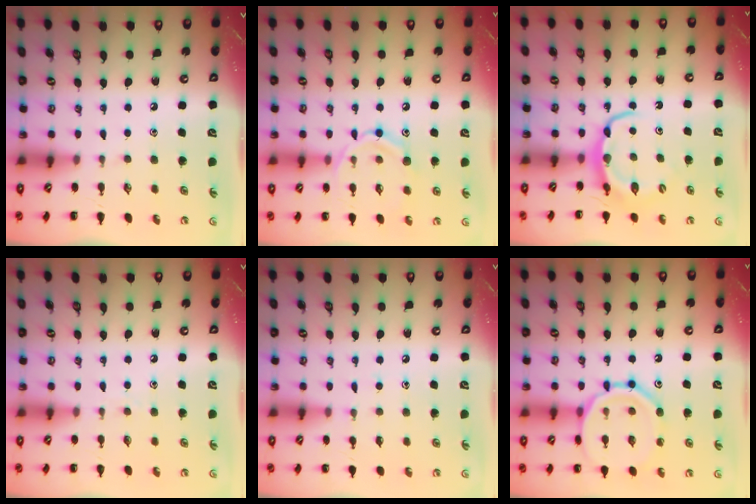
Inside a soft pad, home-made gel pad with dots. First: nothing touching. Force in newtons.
{"total": 11.9, "press": 11.9, "slide": 0.8}
{"total": 6.4, "press": 6.4, "slide": 0.4}
{"total": 4.6, "press": 4.4, "slide": 1.2}
{"total": 5.5, "press": 5.2, "slide": 1.8}
{"total": 14.5, "press": 14.5, "slide": 1.3}